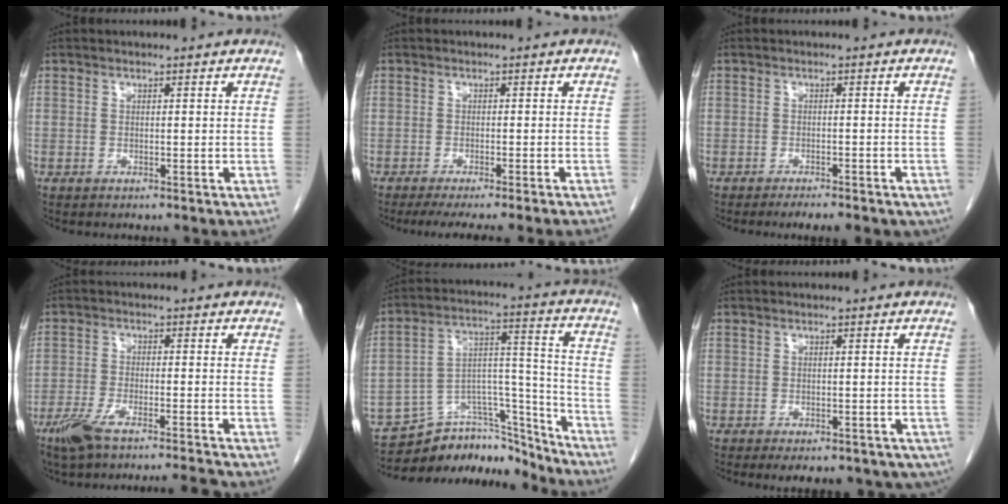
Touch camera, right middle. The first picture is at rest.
{"total": 9.7, "force": [-8.4, -0.9, 4.7], "torque": [-0.038, -0.022, -0.111]}
{"total": 6.2, "force": [-4.8, 1.5, 3.5], "torque": [-0.038, -0.005, -0.058]}
{"total": 8.2, "force": [-6.8, -0.1, 4.6], "torque": [-0.083, -0.014, -0.119]}
{"total": 17.2, "force": [-15.9, 4.6, 4.5], "torque": [-0.063, 0.054, -0.253]}
{"total": 9.9, "force": [-6.7, 4.9, 5.4], "torque": [-0.077, -0.007, -0.074]}